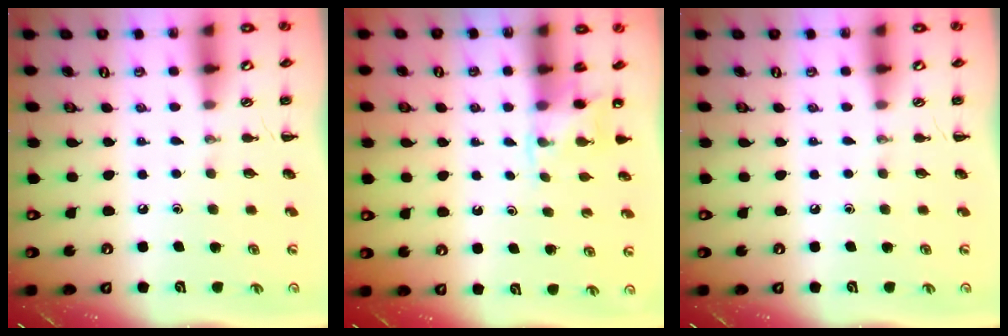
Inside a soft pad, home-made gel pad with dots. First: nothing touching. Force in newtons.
{"total": 3.6, "press": 3.4, "slide": 1.2}
{"total": 0.0}